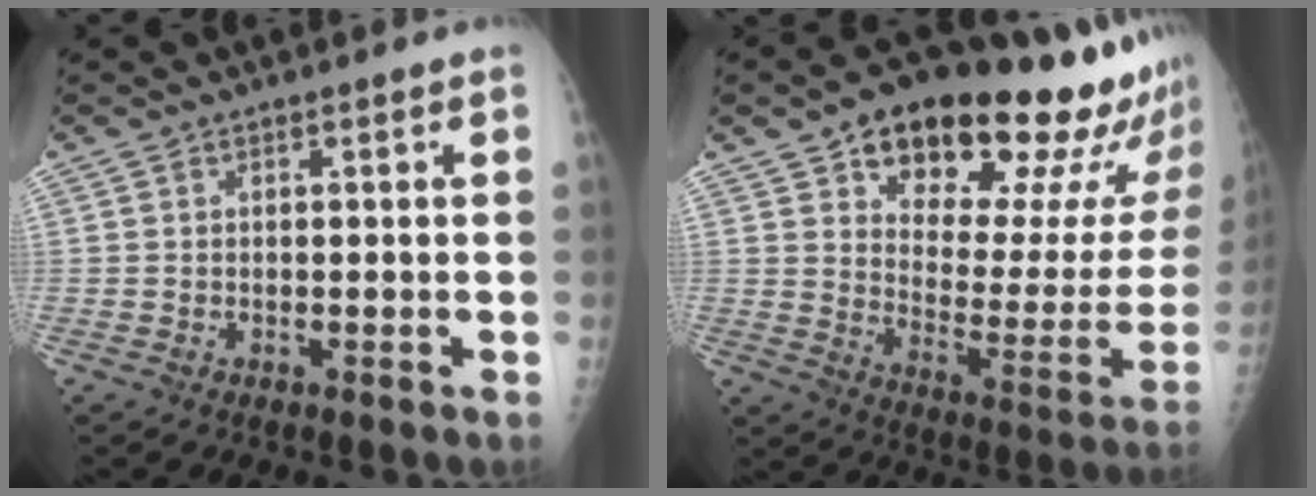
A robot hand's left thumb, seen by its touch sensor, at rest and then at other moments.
{"total": 28.1, "force": [19.1, 10.4, 17.8], "torque": [-0.209, -0.073, 0.262]}